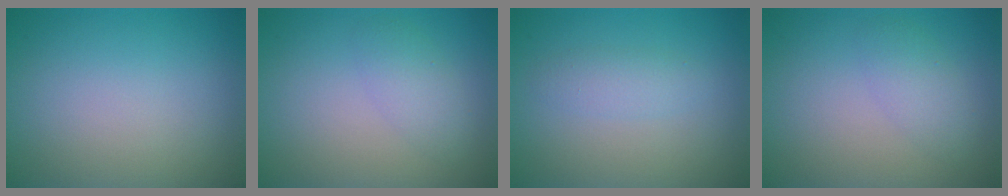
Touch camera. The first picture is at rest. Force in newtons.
{"total": 2.1, "press": 2.1, "slide": 0.1}
{"total": 1.6, "press": 1.6, "slide": 0.1}
{"total": 2.1, "press": 2.1, "slide": 0.1}